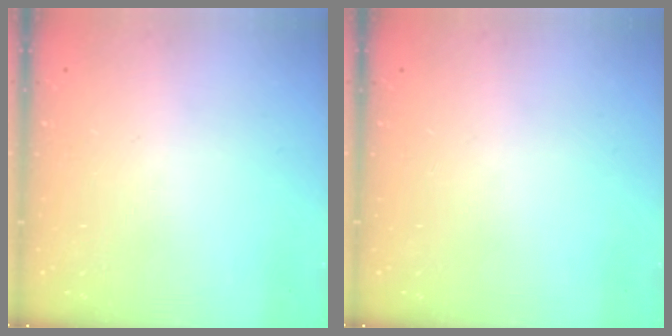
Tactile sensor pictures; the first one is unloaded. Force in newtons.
{"total": 0.0}